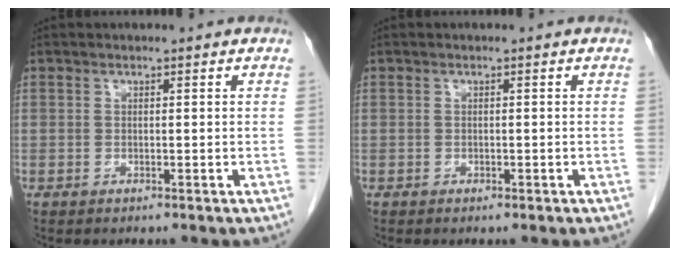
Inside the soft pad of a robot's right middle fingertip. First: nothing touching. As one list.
[{"total": 0.0}]